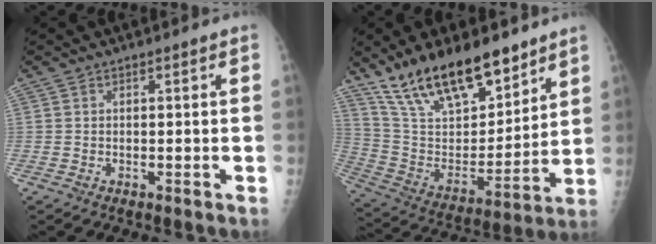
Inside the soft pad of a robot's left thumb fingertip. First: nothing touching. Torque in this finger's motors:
{"motor_torque": [1.78, 1.77, 1.33, -1.44, 0.47]}